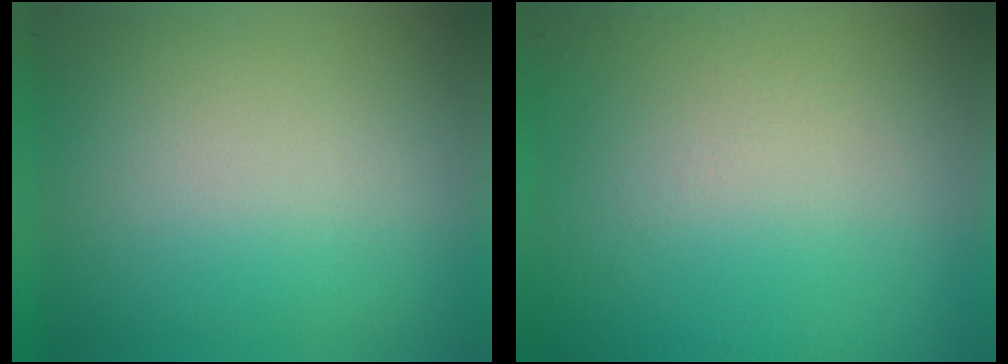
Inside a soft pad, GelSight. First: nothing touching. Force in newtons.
{"total": 5.0}